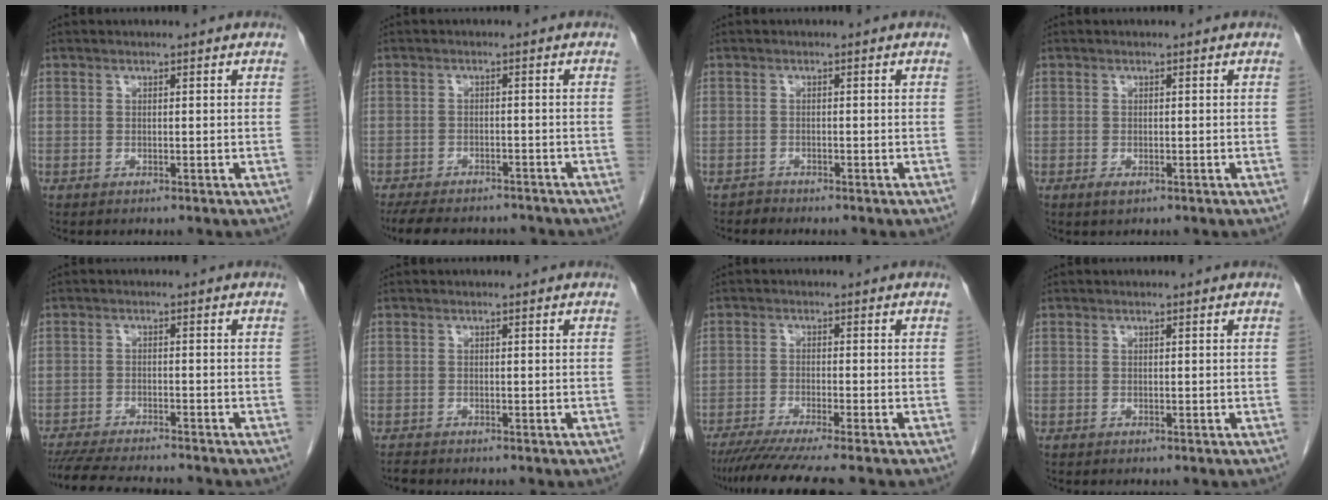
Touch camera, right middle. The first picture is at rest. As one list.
[{"total": 12.5, "force": [-10.9, 4.0, 4.8], "torque": [-0.099, -0.005, -0.145]}, {"total": 0.7, "force": [-0.7, 0.2, -0.3], "torque": [0.004, -0.001, -0.014]}, {"total": 1.1, "force": [-0.6, 0.4, 0.9], "torque": [-0.019, -0.003, -0.005]}, {"total": 10.3, "force": [-9.5, 0.9, 4.1], "torque": [-0.066, -0.016, -0.145]}, {"total": 0.6, "force": [-0.6, 0.1, 0.1], "torque": [-0.010, -0.002, -0.012]}, {"total": 9.1, "force": [-7.6, -1.1, 4.9], "torque": [-0.064, -0.028, -0.119]}, {"total": 0.0}]